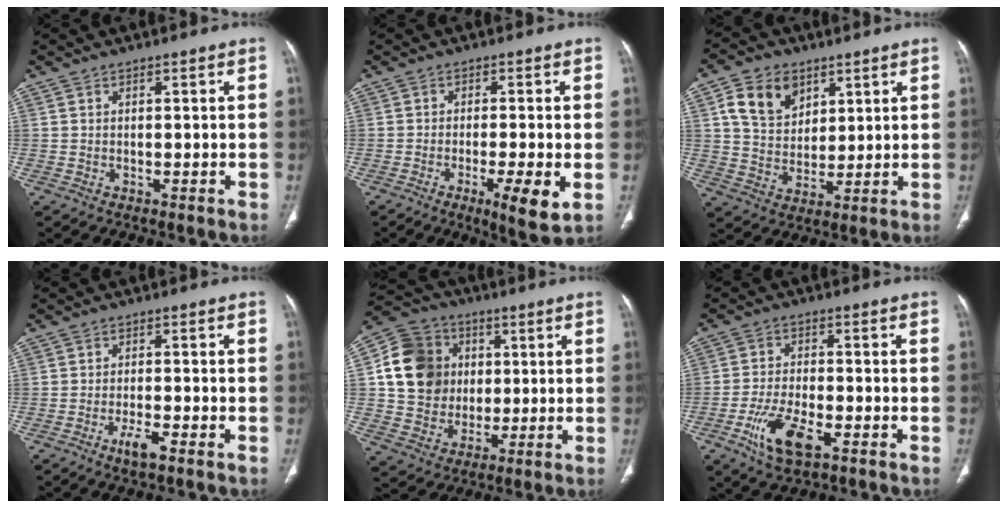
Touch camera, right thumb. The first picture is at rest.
{"total": 7.9, "force": [-2.6, 1.2, 7.4], "torque": [-0.118, -0.016, -0.041]}
{"total": 10.6, "force": [4.8, 7.6, 5.6], "torque": [-0.075, -0.016, 0.094]}
{"total": 5.3, "force": [-3.1, 1.1, 4.2], "torque": [-0.084, 0.010, -0.055]}
{"total": 15.2, "force": [2.2, 13.5, 6.6], "torque": [-0.100, 0.010, 0.042]}
{"total": 9.3, "force": [-4.2, 3.8, 7.4], "torque": [-0.154, 0.007, -0.075]}